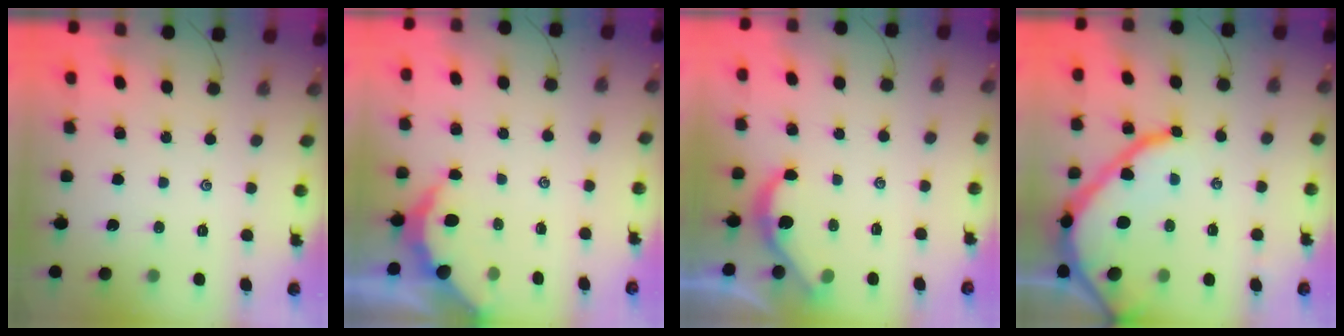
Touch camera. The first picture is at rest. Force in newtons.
{"total": 3.3, "press": 3.3, "slide": 0.5}
{"total": 3.3, "press": 3.3, "slide": 0.3}
{"total": 16.7, "press": 16.6, "slide": 1.6}